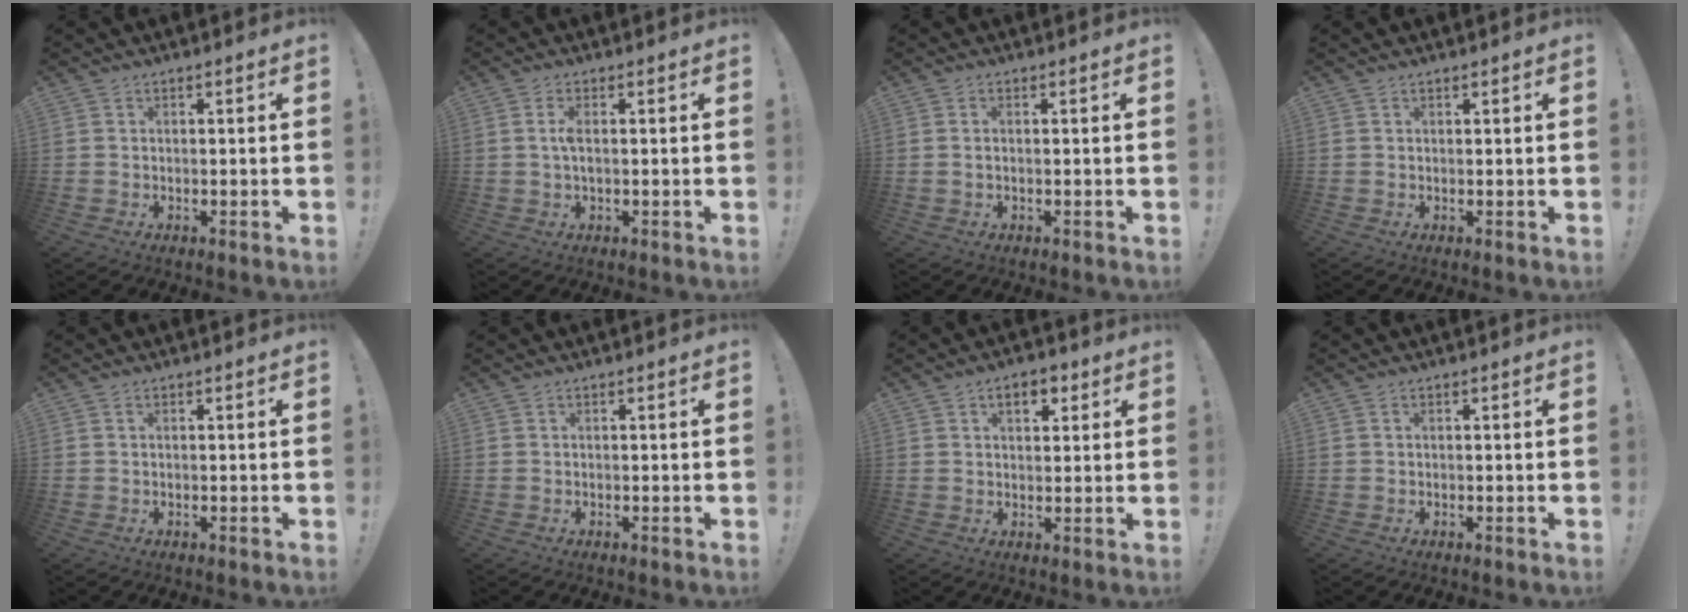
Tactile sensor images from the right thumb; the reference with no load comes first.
{"total": 3.5, "force": [0.2, 0.9, 3.4], "torque": [-0.073, 0.001, 0.001]}
{"total": 1.2, "force": [0.1, -0.1, 1.2], "torque": [-0.024, -0.001, 0.002]}
{"total": 0.7, "force": [0.7, 0.1, -0.1], "torque": [0.009, -0.003, 0.012]}
{"total": 0.0}
{"total": 0.0}
{"total": 5.7, "force": [2.5, 3.5, 3.7], "torque": [-0.049, 0.002, 0.041]}
{"total": 0.0}